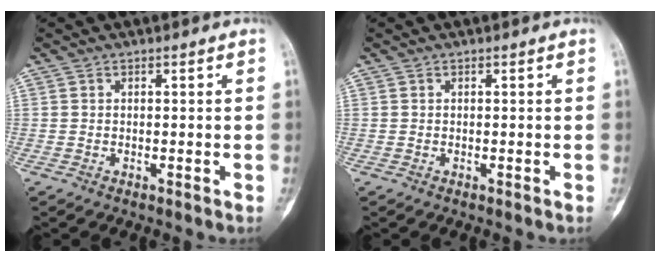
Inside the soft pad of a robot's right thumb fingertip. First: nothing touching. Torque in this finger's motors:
{"motor_torque": [-0.01, -0.01, 0.05, 0.05, 0.01]}